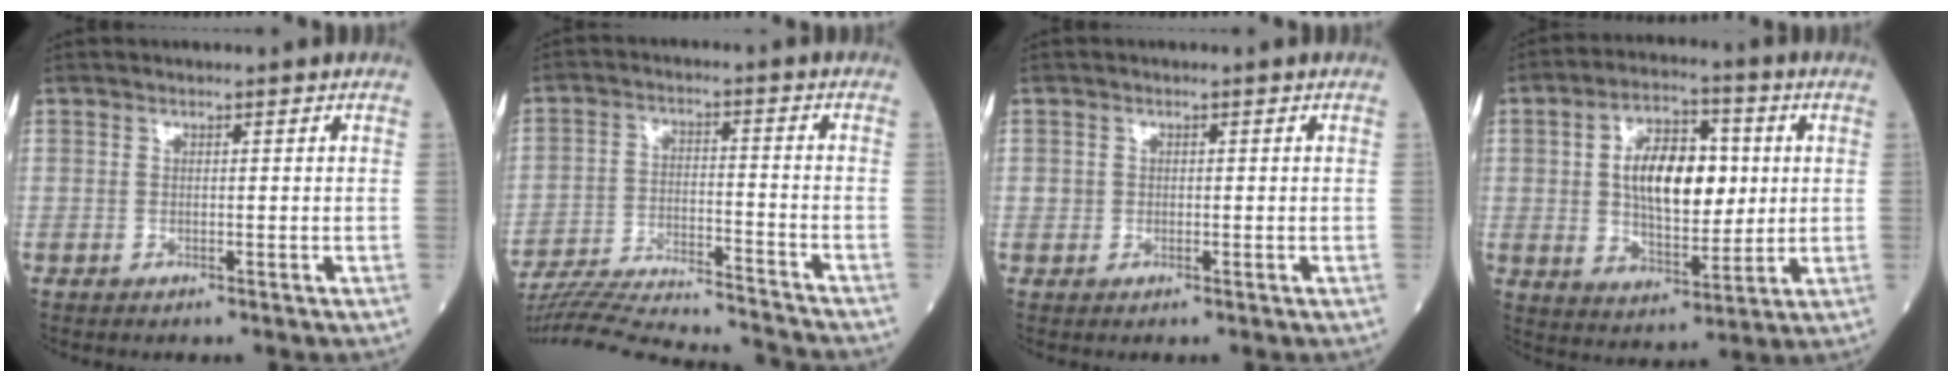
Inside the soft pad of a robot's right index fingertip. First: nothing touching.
{"total": 19.8, "force": [-19.0, 0.4, 5.4], "torque": [-0.117, -0.017, -0.289]}
{"total": 0.9, "force": [0.0, 0.9, 0.2], "torque": [0.002, 0.004, 0.000]}
{"total": 12.7, "force": [1.8, 6.2, 10.9], "torque": [-0.193, 0.016, 0.034]}